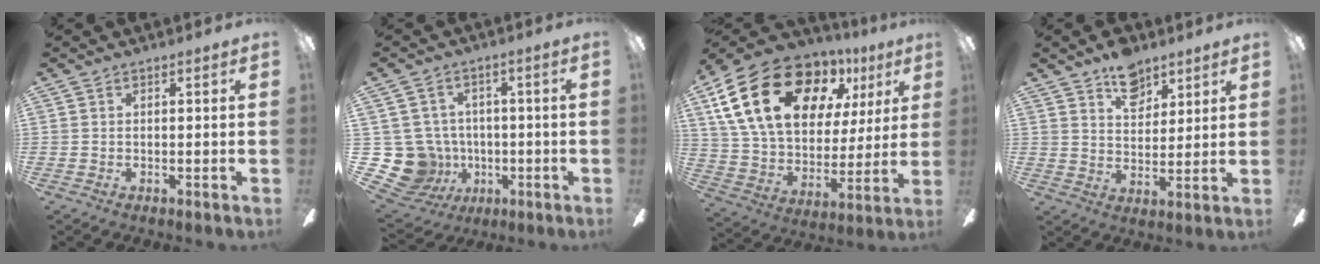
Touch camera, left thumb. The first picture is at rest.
{"total": 12.5, "force": [-1.8, 11.7, 4.1], "torque": [-0.123, 0.008, -0.018]}
{"total": 25.7, "force": [12.2, 15.4, 16.5], "torque": [-0.306, -0.047, 0.221]}
{"total": 9.0, "force": [6.2, 5.3, 3.9], "torque": [-0.047, -0.027, 0.111]}